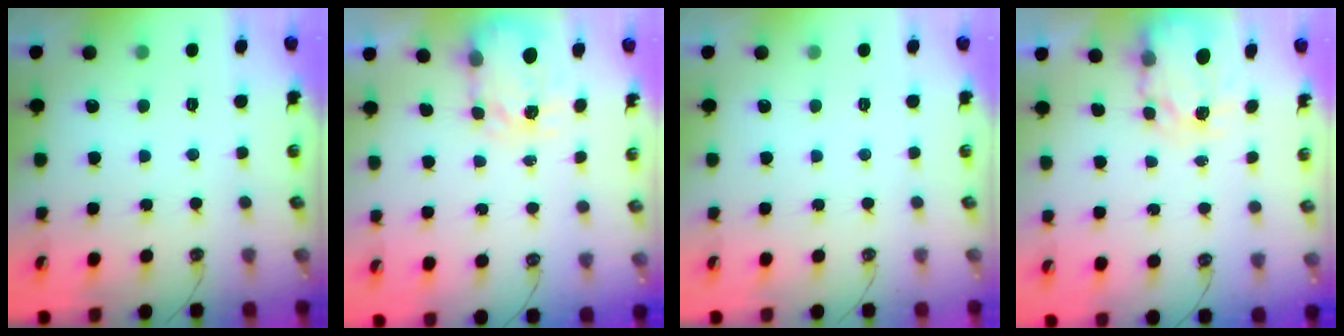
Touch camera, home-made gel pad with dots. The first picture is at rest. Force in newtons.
{"total": 3.7, "press": 3.7, "slide": 0.5}
{"total": 0.0}
{"total": 3.9, "press": 3.9, "slide": 0.1}